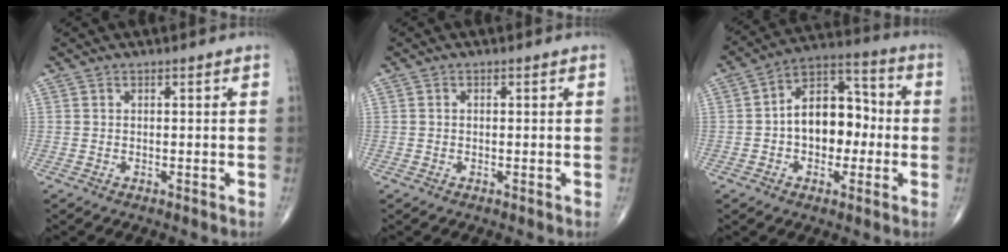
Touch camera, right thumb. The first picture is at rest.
{"total": 0.0}
{"total": 13.2, "force": [-1.0, 8.8, 9.8], "torque": [-0.115, 0.042, -0.025]}